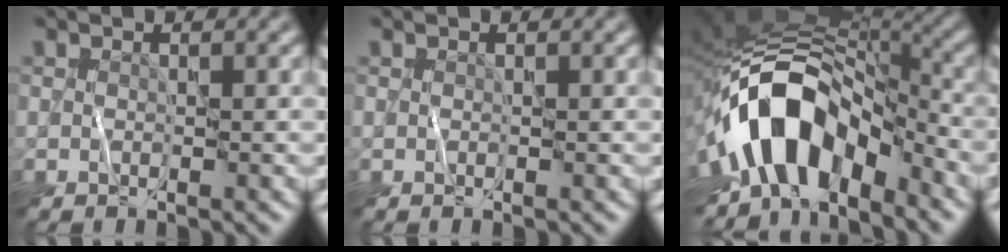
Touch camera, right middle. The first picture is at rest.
{"total": 0.0}
{"total": 12.4, "force": [-5.2, 7.1, 8.7], "torque": [-0.139, 0.007, -0.097]}